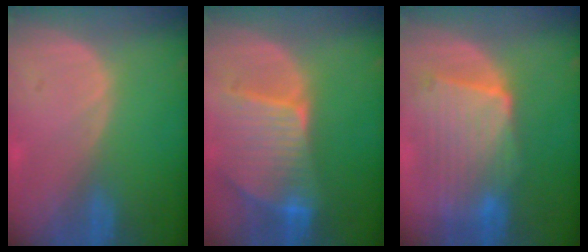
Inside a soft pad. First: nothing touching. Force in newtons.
{"total": 9.5, "press": 8.4, "slide": 4.5}
{"total": 10.2, "press": 9.0, "slide": 4.7}